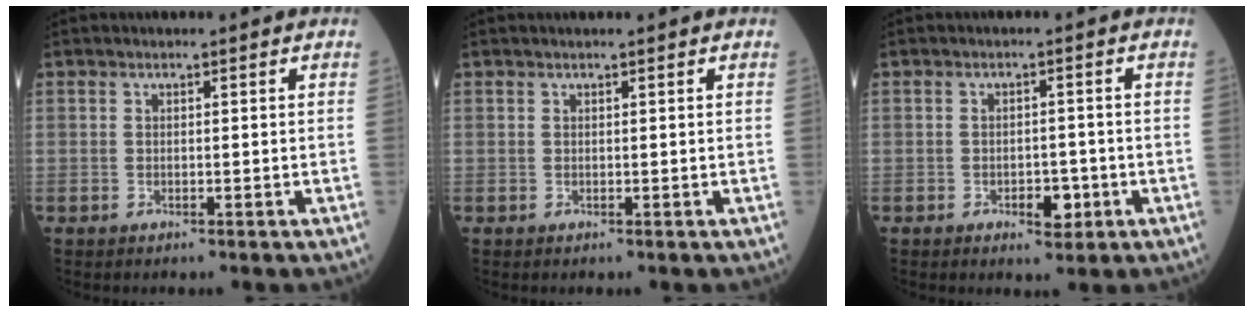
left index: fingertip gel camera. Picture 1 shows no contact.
{"total": 0.5, "force": [0.5, 0.1, 0.2], "torque": [-0.002, 0.010, 0.008]}
{"total": 3.6, "force": [-1.6, 1.9, 2.7], "torque": [-0.035, 0.004, -0.016]}